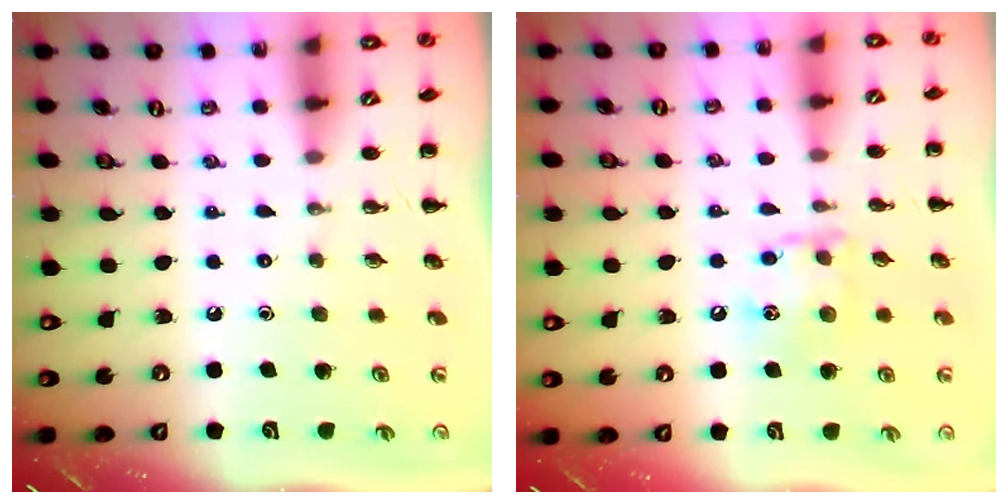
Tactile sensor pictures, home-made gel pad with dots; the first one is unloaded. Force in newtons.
{"total": 10.9, "press": 10.8, "slide": 0.9}